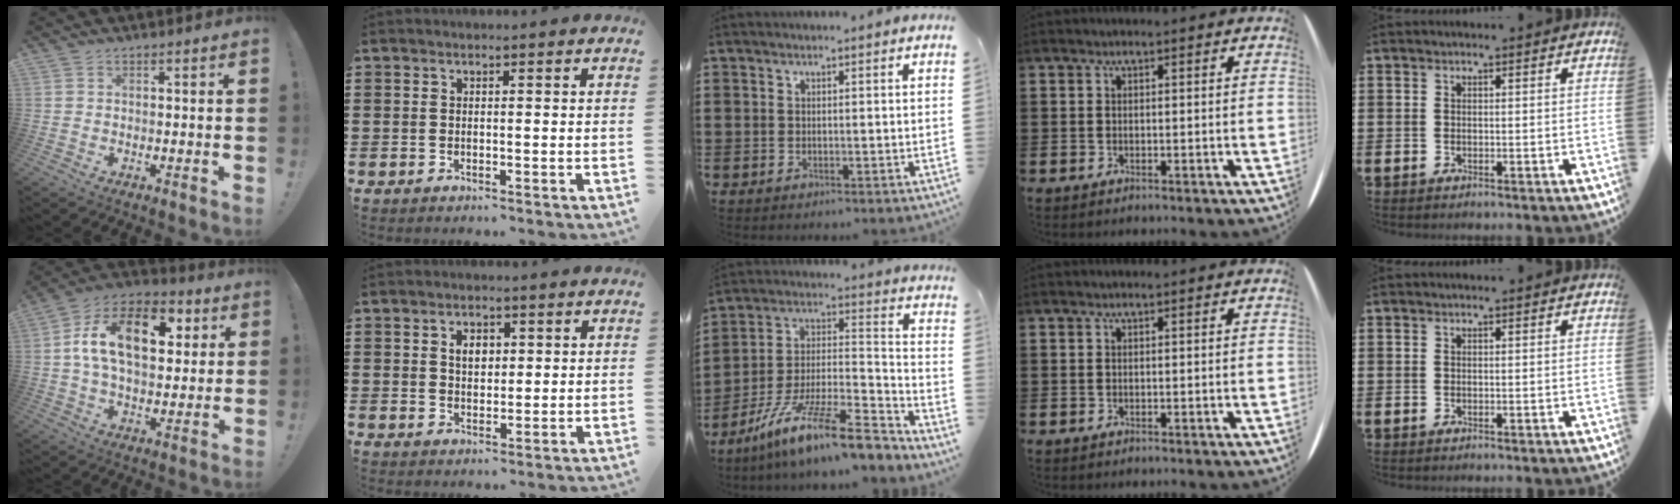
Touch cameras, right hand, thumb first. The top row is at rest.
{"thumb": {"total": 19.0, "force": [4.8, 11.2, 14.6], "torque": [-0.240, 0.000, 0.077]}, "index": {"total": 3.0, "force": [0.9, 2.0, 2.1], "torque": [-0.040, 0.007, 0.012]}, "middle": {"total": 14.2, "force": [-11.3, 1.3, 8.6], "torque": [-0.151, 0.023, -0.209]}}